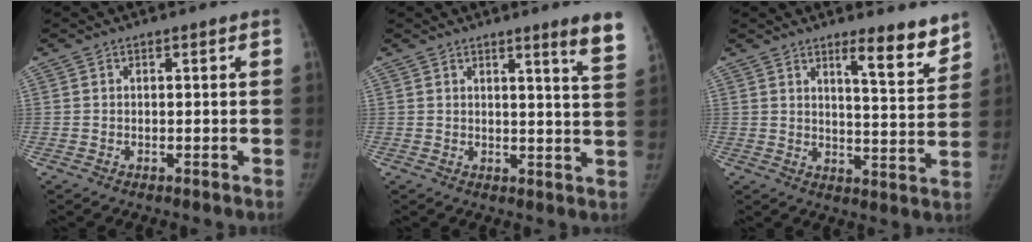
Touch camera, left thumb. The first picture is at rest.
{"total": 6.4, "force": [4.6, -0.6, 4.5], "torque": [-0.053, -0.036, 0.048]}
{"total": 8.8, "force": [6.5, 1.6, 5.6], "torque": [-0.059, -0.053, 0.096]}